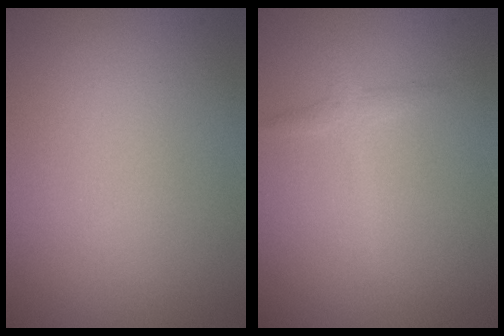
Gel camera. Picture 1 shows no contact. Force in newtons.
{"total": 1.3, "press": 1.3, "slide": 0.1}